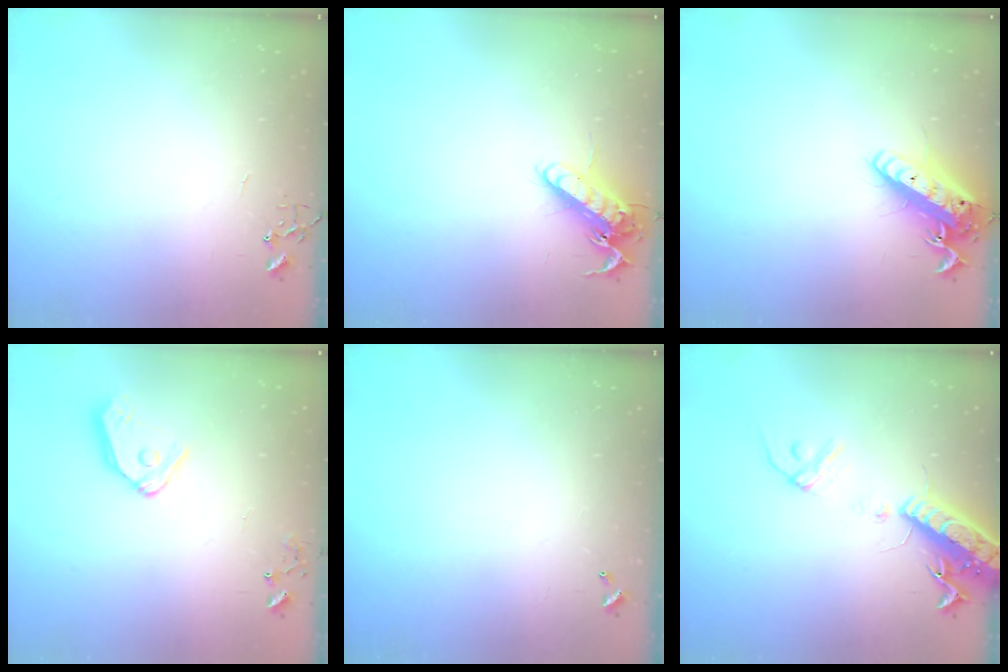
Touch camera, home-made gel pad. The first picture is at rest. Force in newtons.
{"total": 13.8, "press": 13.7, "slide": 2.0}
{"total": 15.2, "press": 14.9, "slide": 3.0}
{"total": 12.2, "press": 12.1, "slide": 1.5}
{"total": 0.0}
{"total": 16.6, "press": 16.1, "slide": 4.0}